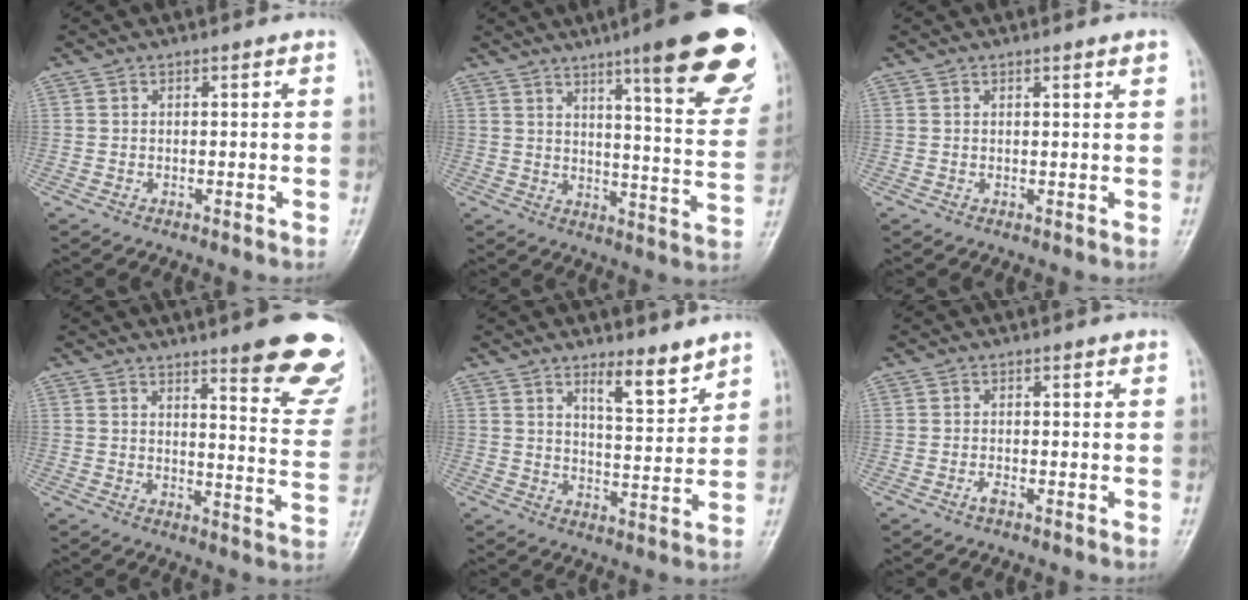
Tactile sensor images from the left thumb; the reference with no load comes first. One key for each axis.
{"total": 22.8, "fx": 13.4, "fy": 4.0, "fz": 18.0, "tx": -0.212, "ty": -0.058, "tz": 0.175}
{"total": 1.5, "fx": 0.9, "fy": 0.0, "fz": 1.1, "tx": -0.016, "ty": -0.004, "tz": 0.012}
{"total": 16.3, "fx": 10.7, "fy": 3.3, "fz": 11.8, "tx": -0.104, "ty": -0.068, "tz": 0.128}
{"total": 7.2, "fx": 5.3, "fy": 1.7, "fz": 4.5, "tx": -0.058, "ty": -0.047, "tz": 0.085}
{"total": 1.0, "fx": -0.6, "fy": 0.2, "fz": 0.7, "tx": -0.016, "ty": -0.001, "tz": -0.014}